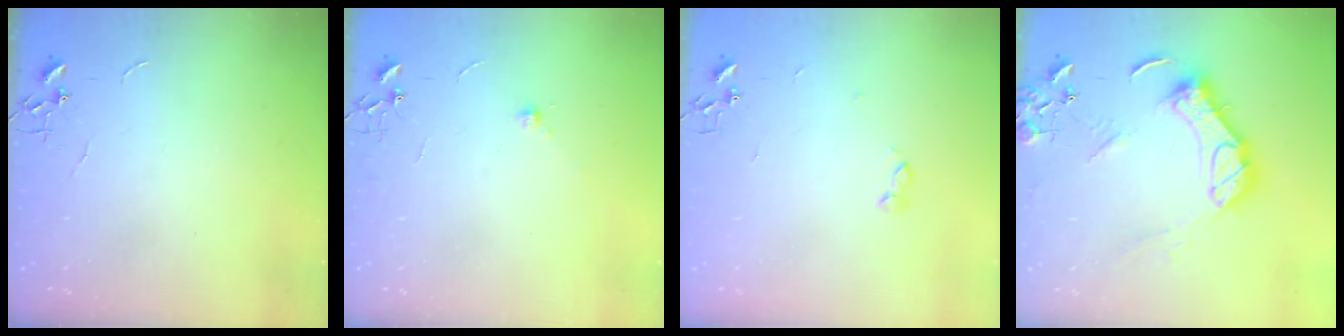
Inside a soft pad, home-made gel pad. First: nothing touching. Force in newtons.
{"total": 5.6, "press": 5.6, "slide": 0.7}
{"total": 2.8, "press": 2.7, "slide": 0.5}
{"total": 15.7, "press": 15.5, "slide": 2.2}